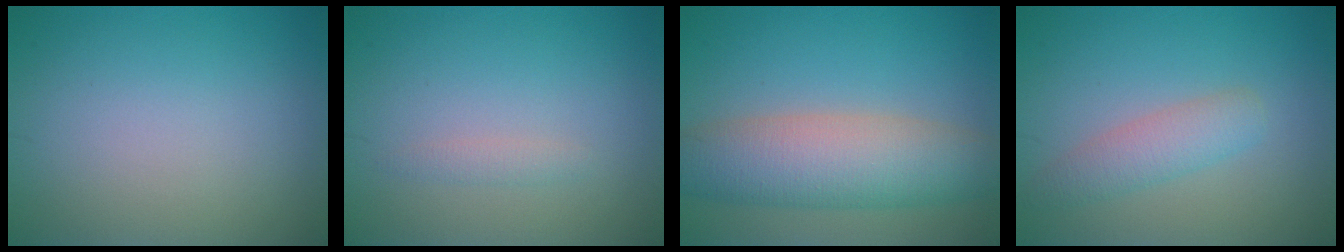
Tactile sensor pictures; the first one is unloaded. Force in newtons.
{"total": 0.9, "press": 0.9, "slide": 0.1}
{"total": 7.6, "press": 7.6, "slide": 0.5}
{"total": 2.7, "press": 2.7, "slide": 0.1}